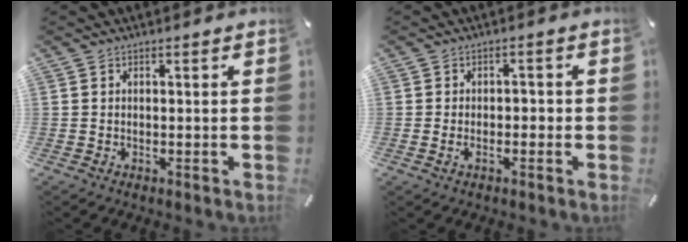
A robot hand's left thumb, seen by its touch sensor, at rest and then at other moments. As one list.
[{"total": 2.8, "force": [-1.1, 1.6, 1.9], "torque": [-0.034, 0.008, -0.022]}]